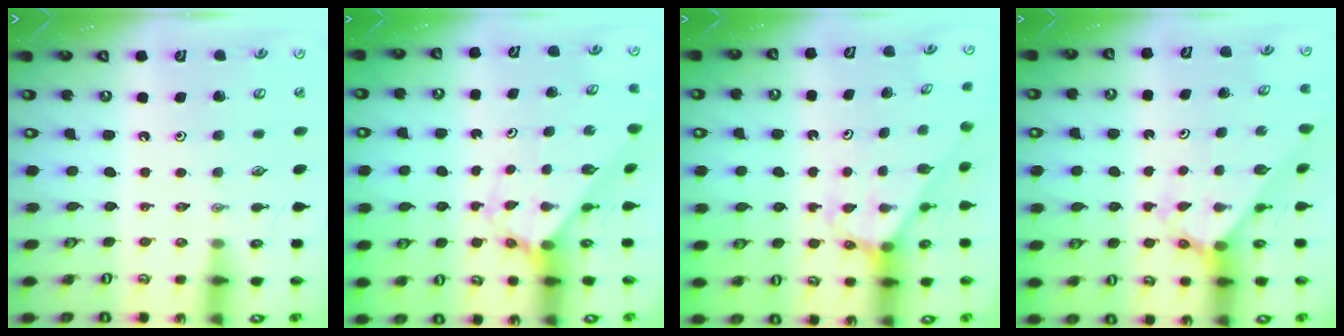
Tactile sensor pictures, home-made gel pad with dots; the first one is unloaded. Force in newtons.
{"total": 2.5, "press": 2.5, "slide": 0.2}
{"total": 2.8, "press": 2.8, "slide": 0.1}
{"total": 2.5, "press": 2.5, "slide": 0.2}